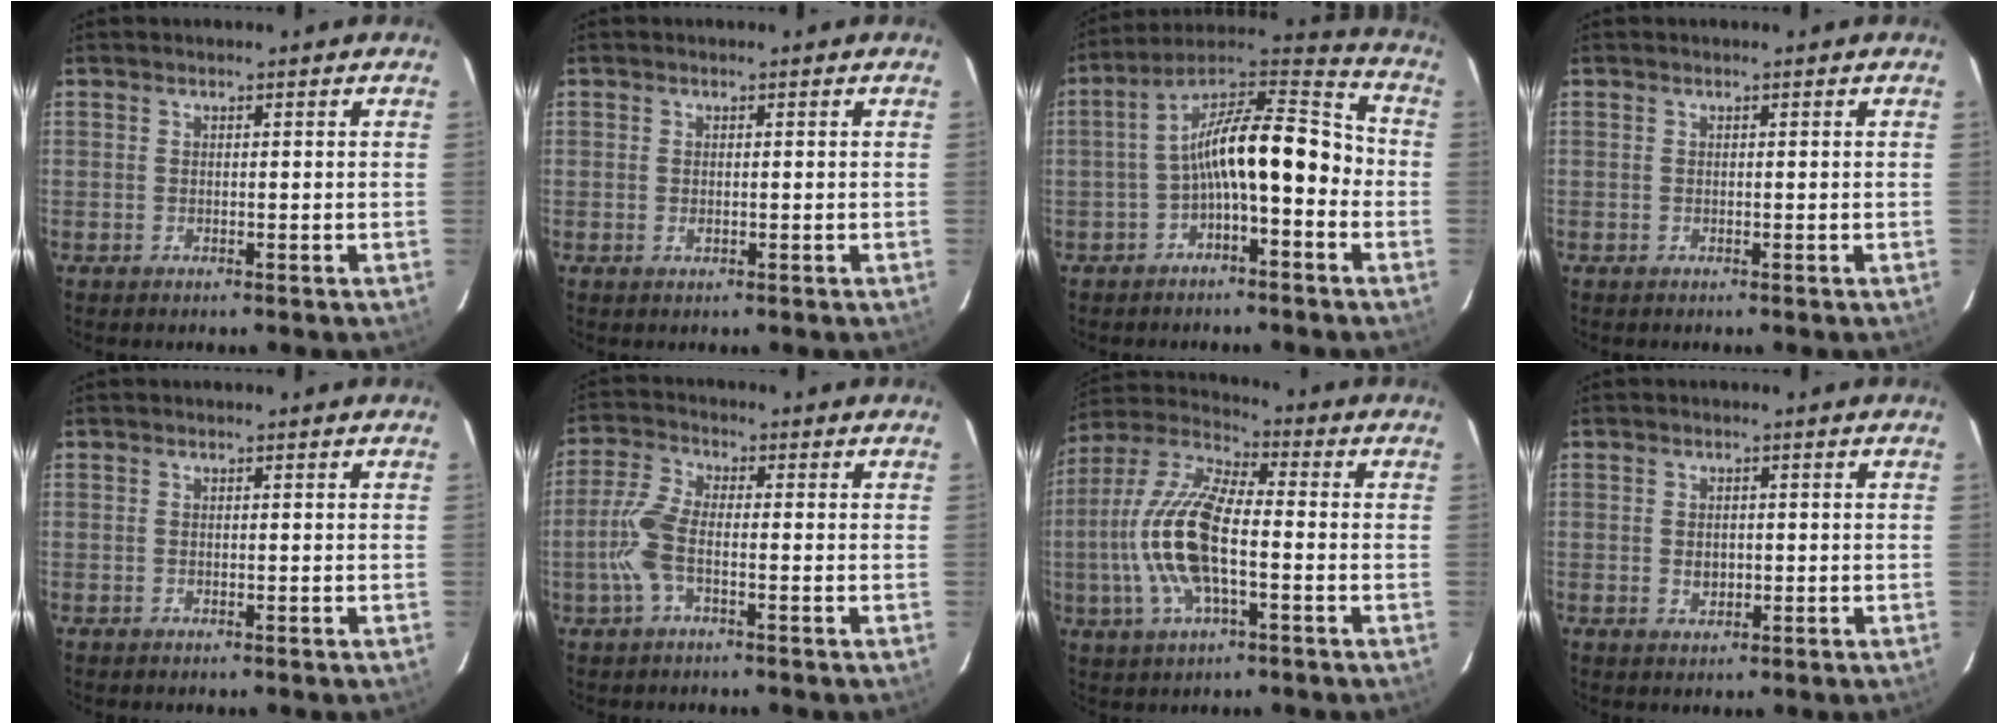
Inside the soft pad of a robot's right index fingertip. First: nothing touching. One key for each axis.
{"total": 0.9, "fx": 0.0, "fy": 0.5, "fz": 0.7, "tx": -0.014, "ty": 0.000, "tz": -0.001}
{"total": 13.7, "fx": -3.6, "fy": 4.7, "fz": 12.4, "tx": -0.214, "ty": 0.033, "tz": -0.068}
{"total": 0.0}
{"total": 0.0}
{"total": 6.9, "fx": -2.0, "fy": 2.2, "fz": 6.2, "tx": -0.148, "ty": 0.005, "tz": -0.042}
{"total": 15.9, "fx": -2.9, "fy": 5.8, "fz": 14.6, "tx": -0.305, "ty": 0.003, "tz": -0.063}
{"total": 2.3, "fx": -0.3, "fy": 1.8, "fz": 1.4, "tx": -0.022, "ty": 0.002, "tz": -0.004}